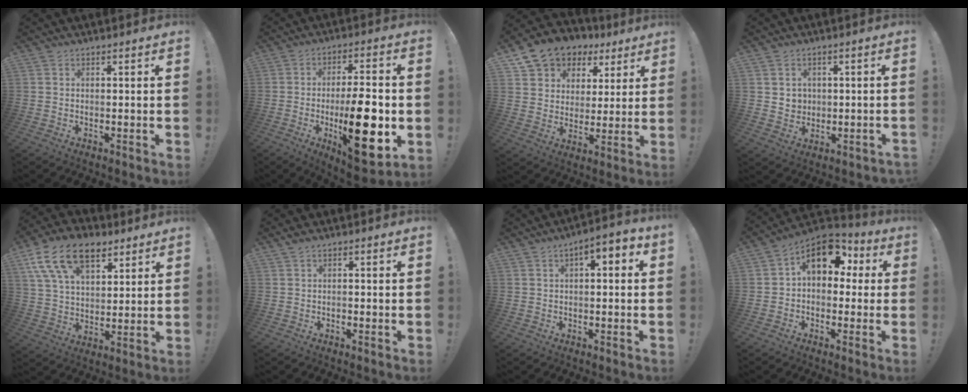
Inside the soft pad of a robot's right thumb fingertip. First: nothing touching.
{"total": 20.7, "force": [-4.3, 6.7, 19.1], "torque": [-0.302, 0.001, -0.058]}
{"total": 10.8, "force": [6.9, 7.7, 2.7], "torque": [-0.046, -0.053, 0.135]}
{"total": 4.8, "force": [1.0, 4.6, 1.2], "torque": [-0.016, -0.001, 0.023]}
{"total": 17.6, "force": [9.7, 10.5, 10.4], "torque": [-0.175, -0.042, 0.179]}
{"total": 0.7, "force": [-0.1, 0.4, 0.6], "torque": [-0.018, 0.005, 0.000]}
{"total": 4.1, "force": [0.2, 1.8, 3.7], "torque": [-0.047, -0.002, 0.001]}
{"total": 13.0, "force": [4.4, 8.8, 8.5], "torque": [-0.109, -0.012, 0.083]}